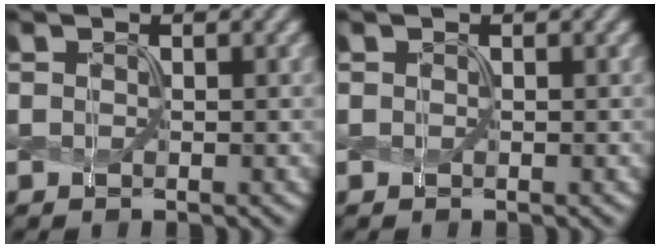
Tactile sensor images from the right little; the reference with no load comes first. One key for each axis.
{"total": 0.0}